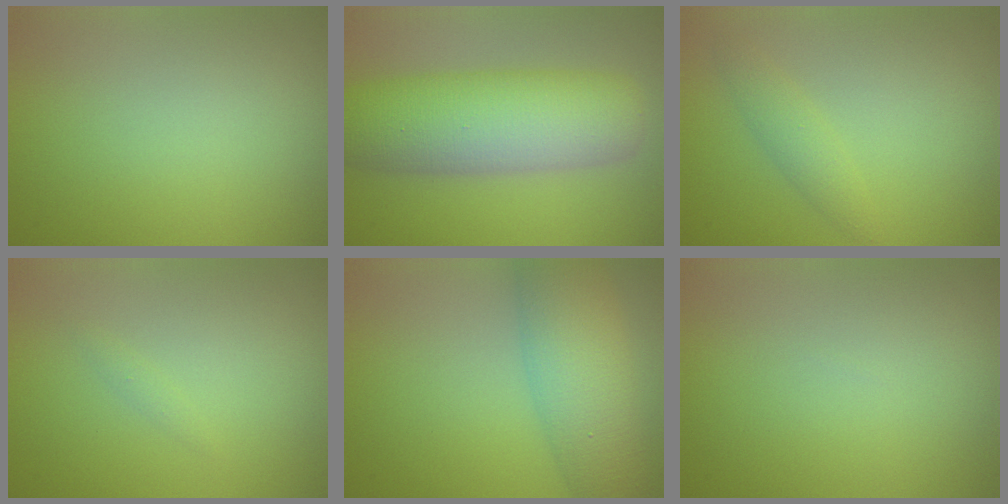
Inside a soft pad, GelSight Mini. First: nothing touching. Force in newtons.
{"total": 8.9, "press": 8.9, "slide": 0.2}
{"total": 1.7, "press": 1.7, "slide": 0.0}
{"total": 0.5, "press": 0.5, "slide": 0.0}
{"total": 7.4, "press": 7.3, "slide": 0.3}
{"total": 0.0}